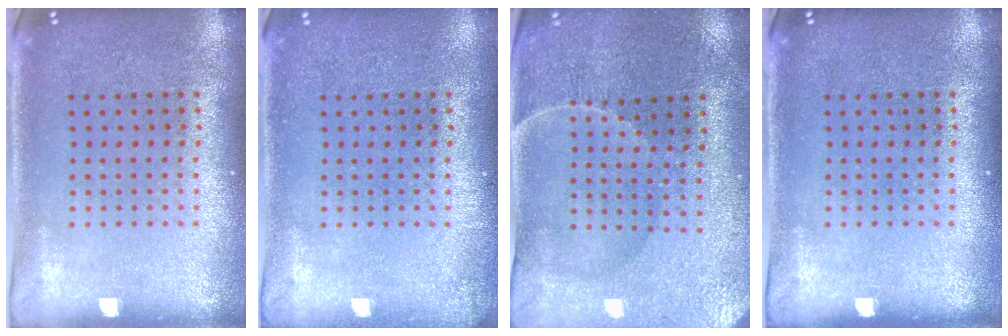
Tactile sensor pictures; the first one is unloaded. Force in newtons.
{"total": 0.9, "press": 0.9, "slide": 0.1}
{"total": 0.9, "press": 0.8, "slide": 0.3}
{"total": 0.0}